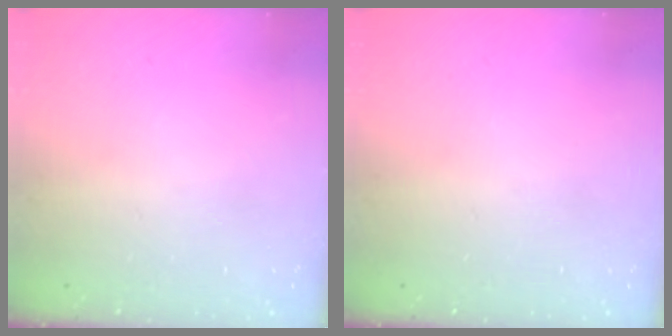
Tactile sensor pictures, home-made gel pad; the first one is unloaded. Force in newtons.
{"total": 0.0}